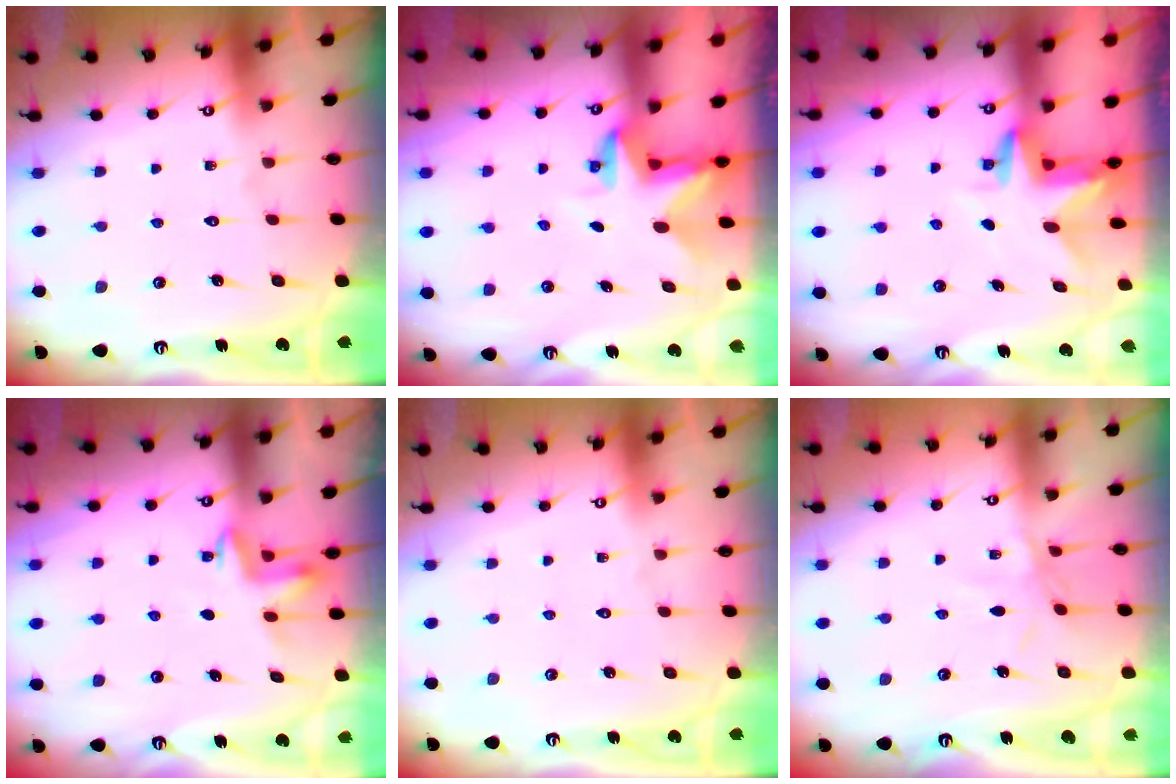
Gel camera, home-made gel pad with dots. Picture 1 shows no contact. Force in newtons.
{"total": 2.9, "press": 2.9, "slide": 0.2}
{"total": 4.2, "press": 4.2, "slide": 0.1}
{"total": 3.3, "press": 3.3, "slide": 0.4}
{"total": 0.0}
{"total": 3.2, "press": 3.2, "slide": 0.4}